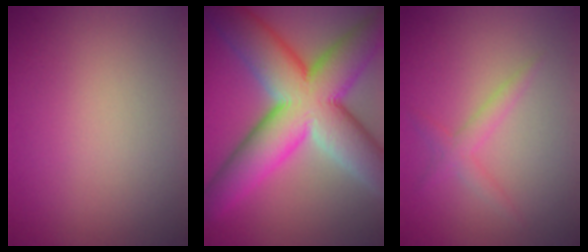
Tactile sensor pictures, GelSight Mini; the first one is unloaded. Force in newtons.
{"total": 15.4, "press": 15.3, "slide": 0.8}
{"total": 1.9, "press": 1.9, "slide": 0.0}